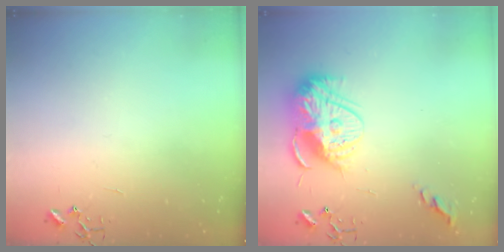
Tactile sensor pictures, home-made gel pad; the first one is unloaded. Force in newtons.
{"total": 15.6, "press": 15.6, "slide": 1.2}